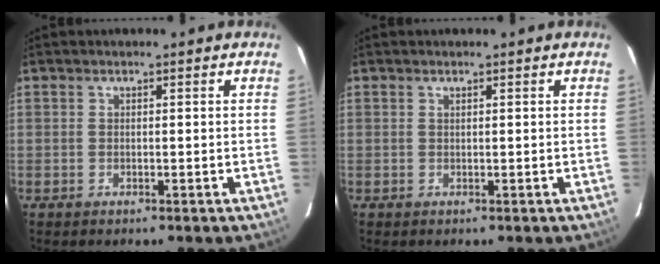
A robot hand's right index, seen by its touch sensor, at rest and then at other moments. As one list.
[{"total": 0.0}]